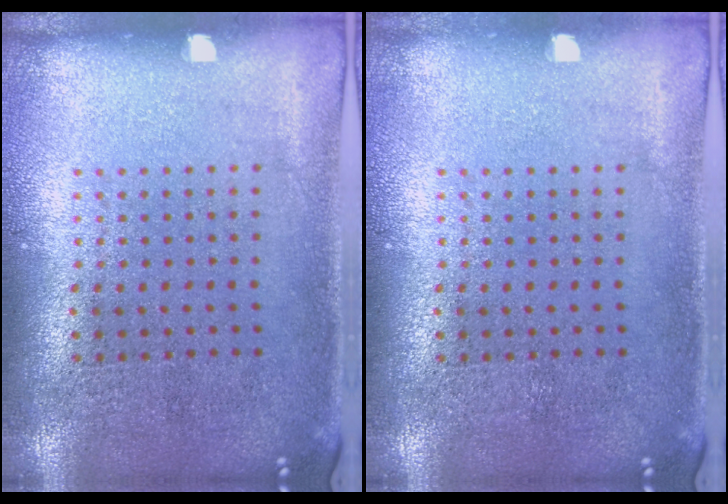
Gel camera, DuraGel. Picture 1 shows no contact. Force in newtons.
{"total": 0.0}